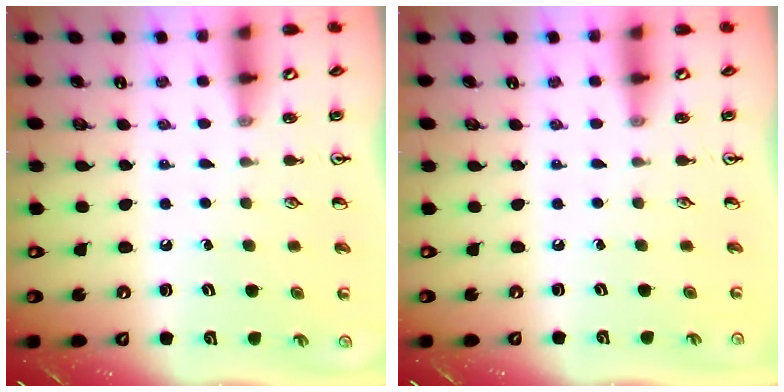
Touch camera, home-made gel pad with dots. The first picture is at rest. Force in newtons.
{"total": 0.0}